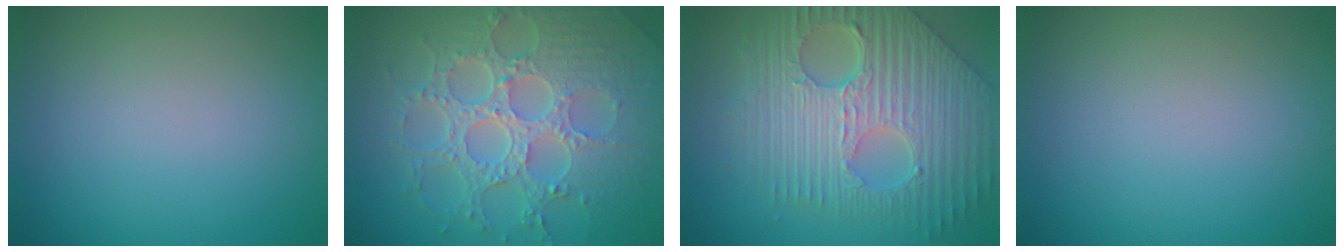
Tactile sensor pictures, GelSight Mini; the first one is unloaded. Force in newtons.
{"total": 8.4, "press": 6.2, "slide": 5.6}
{"total": 10.3, "press": 7.1, "slide": 7.5}
{"total": 0.0}